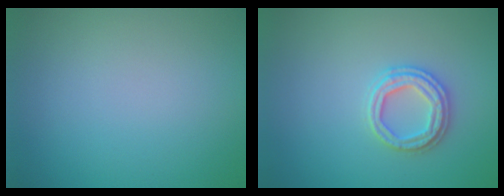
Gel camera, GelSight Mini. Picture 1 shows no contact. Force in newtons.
{"total": 2.6, "press": 2.5, "slide": 0.3}